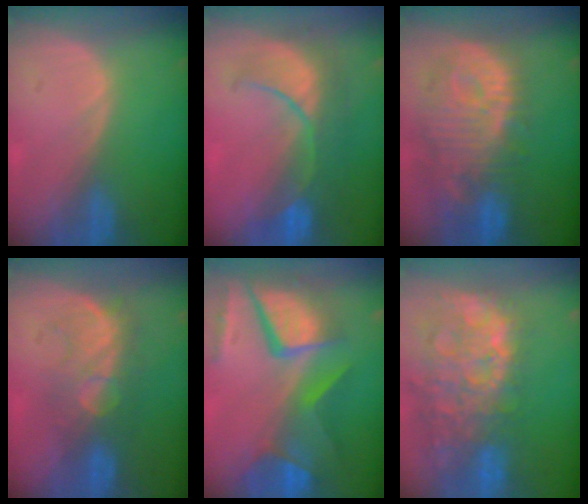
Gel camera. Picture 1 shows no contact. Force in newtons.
{"total": 8.6, "press": 8.5, "slide": 1.4}
{"total": 13.0, "press": 11.3, "slide": 6.3}
{"total": 7.8, "press": 7.7, "slide": 1.5}
{"total": 12.1, "press": 9.9, "slide": 7.0}
{"total": 14.6, "press": 11.8, "slide": 8.5}